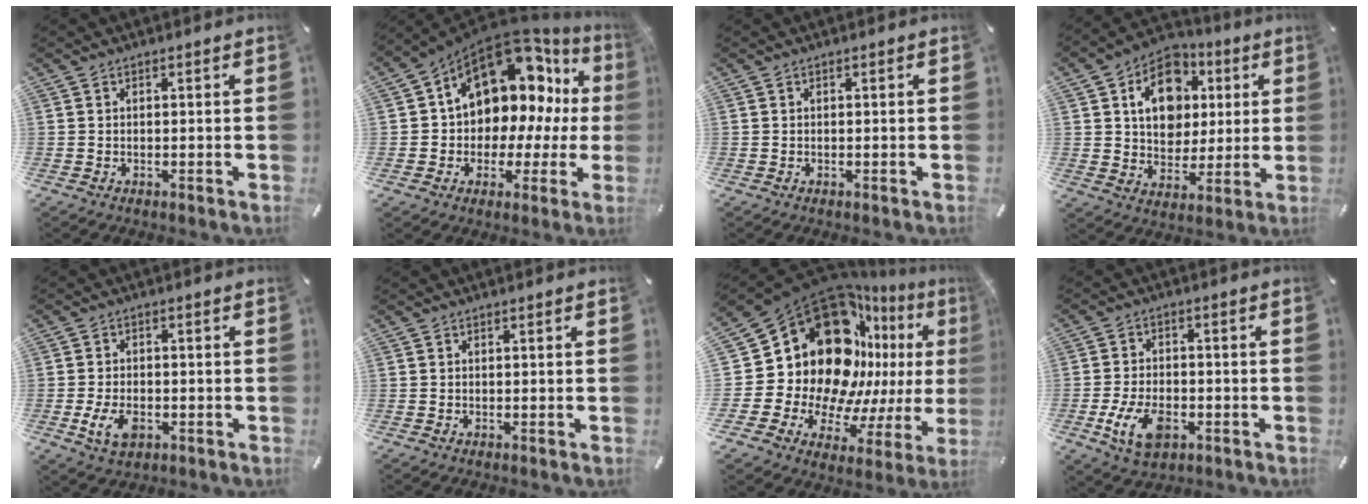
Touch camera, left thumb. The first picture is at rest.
{"total": 14.9, "force": [7.4, 10.1, 8.1], "torque": [-0.106, -0.073, 0.125]}
{"total": 0.0}
{"total": 13.4, "force": [3.8, 11.0, 6.6], "torque": [-0.103, -0.001, 0.072]}
{"total": 5.8, "force": [-1.9, 3.7, 4.0], "torque": [-0.091, 0.004, -0.037]}
{"total": 0.0}
{"total": 27.7, "force": [8.5, 19.7, 17.4], "torque": [-0.309, -0.110, 0.193]}
{"total": 9.6, "force": [-3.4, 5.9, 6.8], "torque": [-0.141, 0.003, -0.063]}